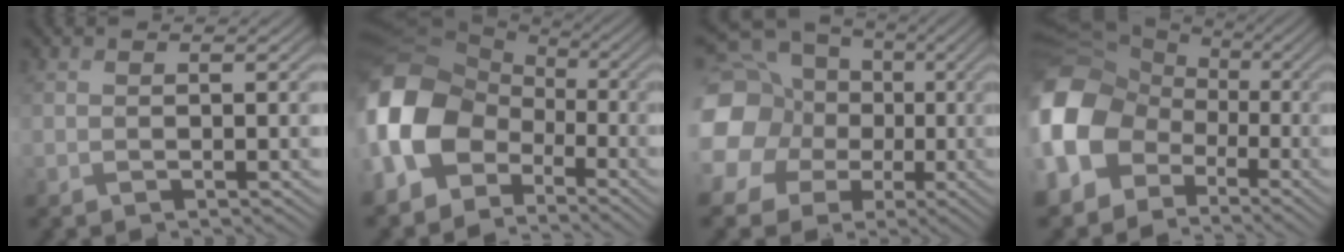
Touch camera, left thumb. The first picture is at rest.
{"total": 16.3, "force": [-3.8, 12.4, 9.8], "torque": [-0.264, -0.023, -0.079]}
{"total": 20.4, "force": [1.7, 18.8, 7.8], "torque": [-0.245, 0.021, -0.021]}
{"total": 16.6, "force": [-3.2, 13.7, 8.9], "torque": [-0.267, -0.027, -0.077]}